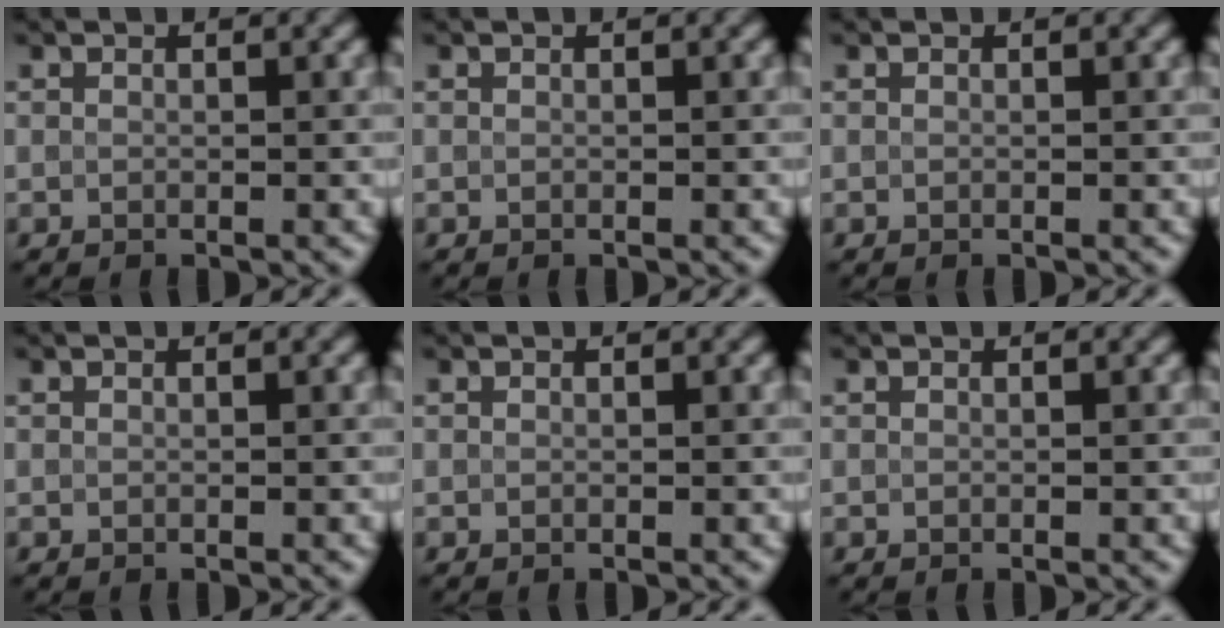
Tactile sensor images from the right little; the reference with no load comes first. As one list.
[{"total": 0.0}, {"total": 0.0}, {"total": 0.0}, {"total": 0.0}, {"total": 0.0}]